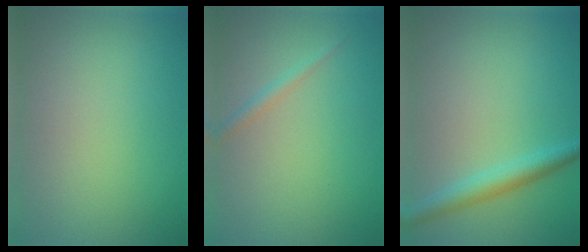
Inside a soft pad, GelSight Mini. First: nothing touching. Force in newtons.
{"total": 1.1, "press": 1.1, "slide": 0.0}
{"total": 2.8, "press": 2.8, "slide": 0.1}